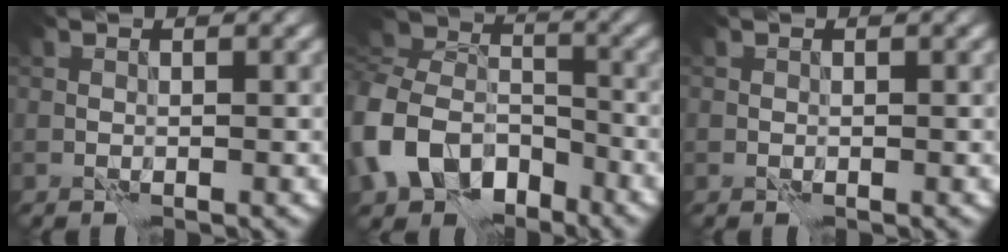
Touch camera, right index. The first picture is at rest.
{"total": 9.1, "force": [-3.8, 7.0, 4.3], "torque": [-0.097, -0.013, -0.080]}
{"total": 0.0}